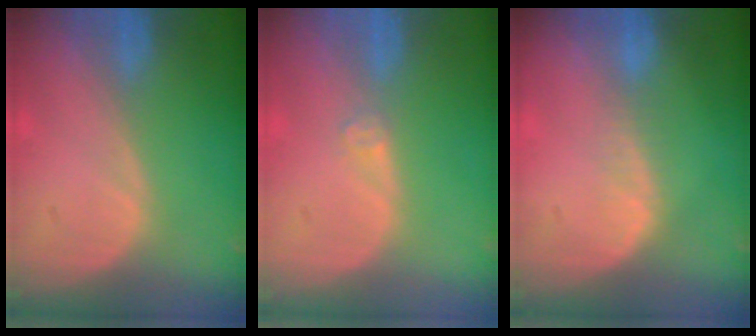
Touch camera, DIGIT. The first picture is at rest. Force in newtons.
{"total": 1.3, "press": 1.1, "slide": 0.7}
{"total": 2.3, "press": 1.6, "slide": 1.6}